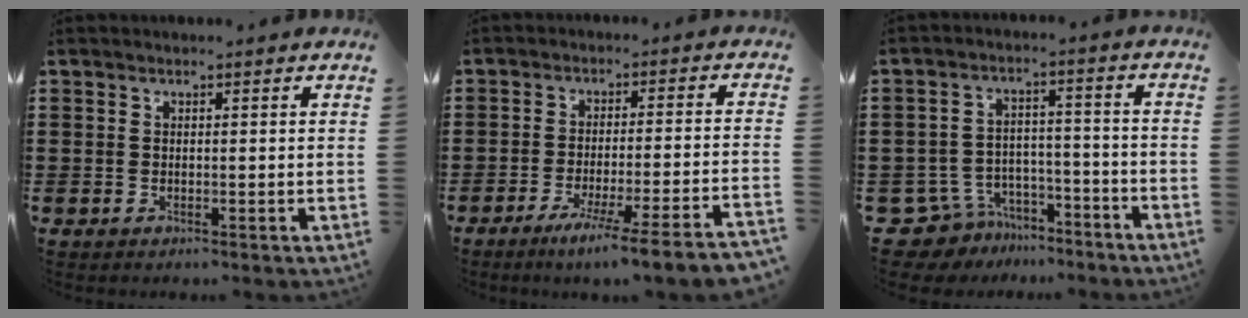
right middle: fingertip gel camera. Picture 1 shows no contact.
{"total": 6.2, "force": [-4.8, -1.2, 3.8], "torque": [-0.058, -0.024, -0.087]}
{"total": 7.1, "force": [-6.5, 2.6, 0.7], "torque": [-0.040, 0.015, -0.134]}